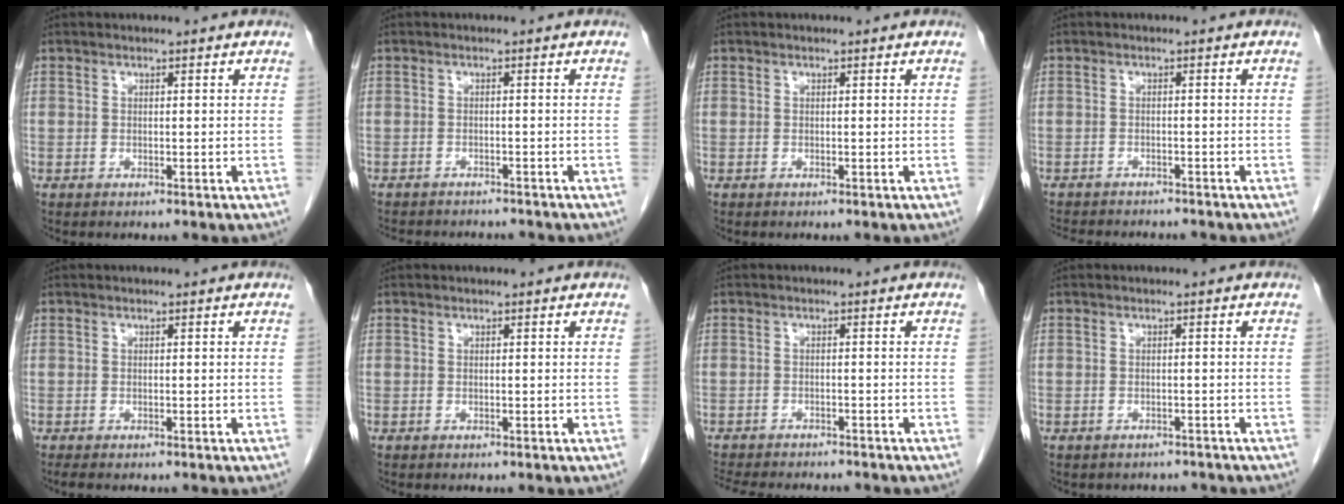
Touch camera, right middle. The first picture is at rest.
{"total": 7.8, "force": [-7.2, 2.1, 2.2], "torque": [-0.037, -0.002, -0.089]}
{"total": 0.0}
{"total": 9.2, "force": [-8.4, 2.2, 3.0], "torque": [-0.052, -0.005, -0.109]}
{"total": 1.2, "force": [-1.0, 0.2, 0.7], "torque": [-0.015, -0.006, -0.011]}
{"total": 0.0}
{"total": 11.4, "force": [-10.2, 2.6, 4.4], "torque": [-0.081, -0.009, -0.135]}
{"total": 3.3, "force": [-2.9, 1.5, 0.2], "torque": [-0.005, 0.002, -0.034]}